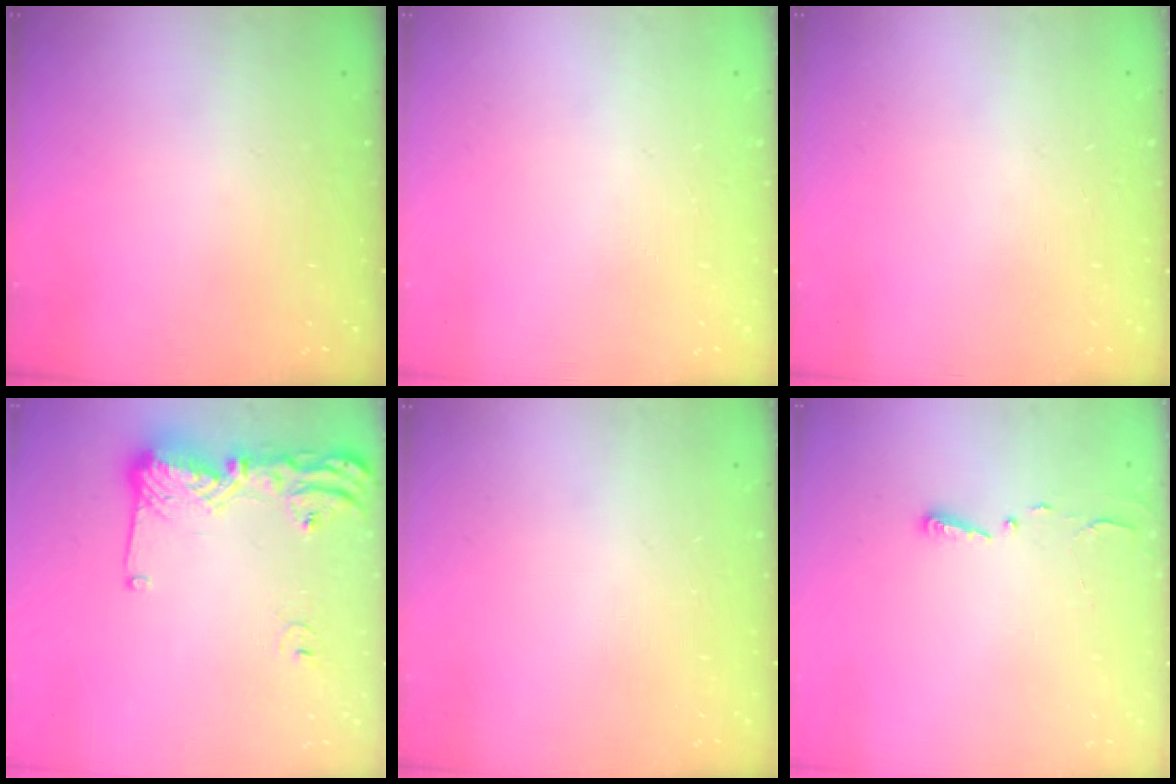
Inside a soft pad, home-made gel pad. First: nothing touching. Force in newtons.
{"total": 0.0}
{"total": 0.0}
{"total": 16.1, "press": 16.1, "slide": 1.2}
{"total": 0.0}
{"total": 2.7, "press": 2.7, "slide": 0.4}